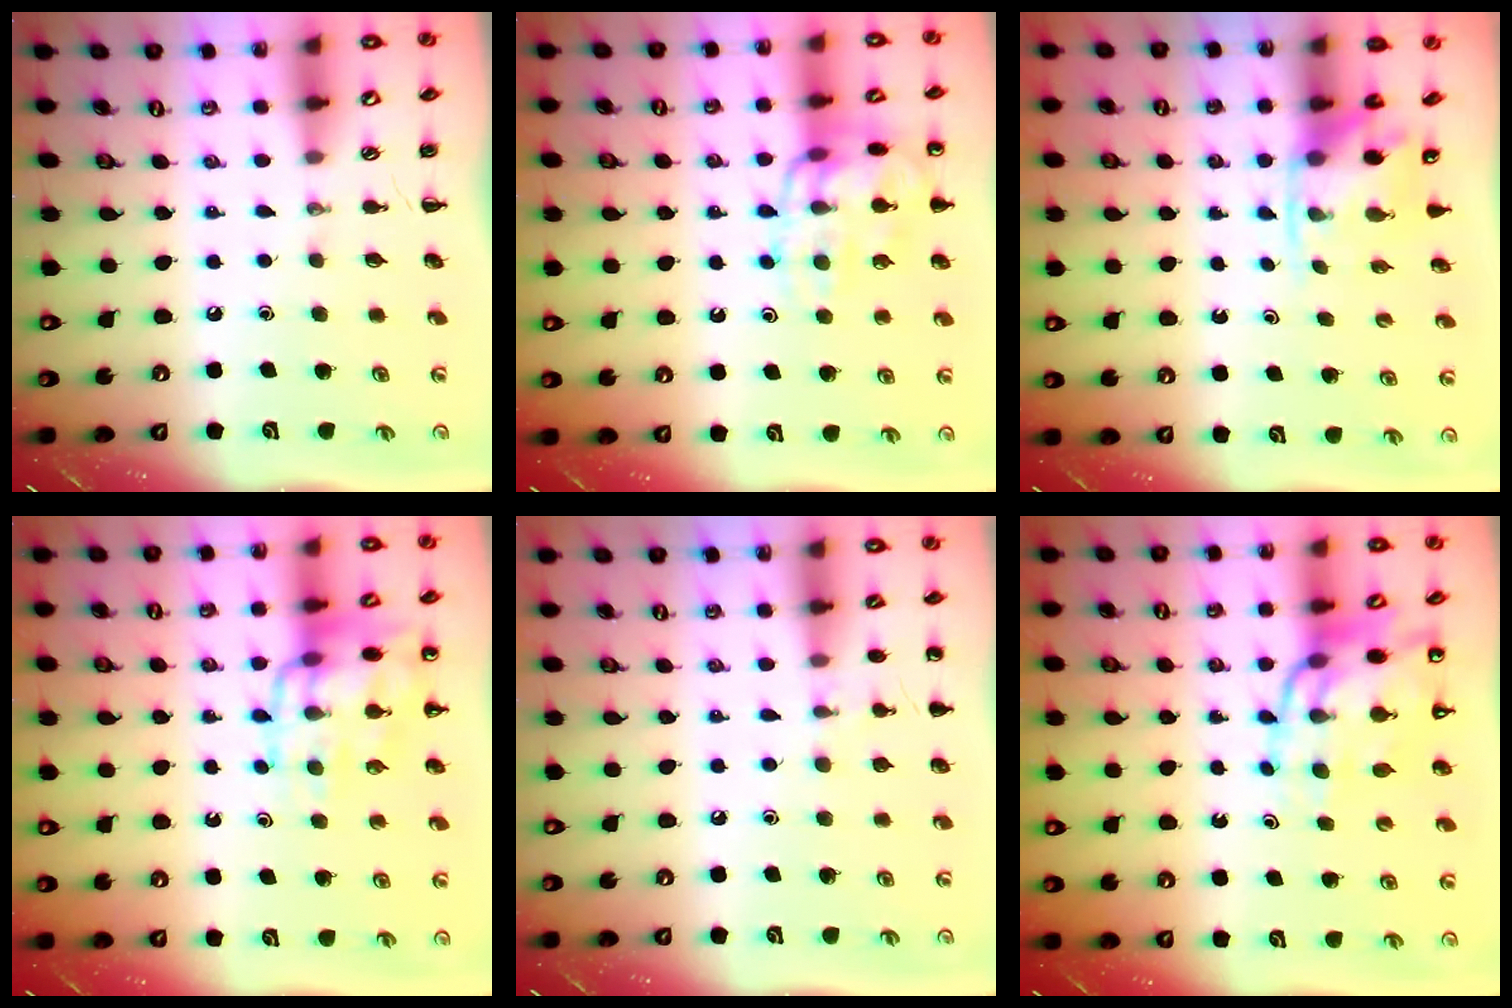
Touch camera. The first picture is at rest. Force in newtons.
{"total": 15.5, "press": 15.5, "slide": 0.2}
{"total": 4.7, "press": 4.6, "slide": 0.6}
{"total": 14.5, "press": 14.3, "slide": 2.4}
{"total": 5.6, "press": 5.3, "slide": 1.6}
{"total": 14.1, "press": 13.6, "slide": 3.7}